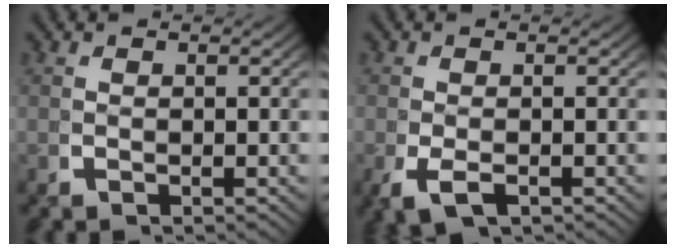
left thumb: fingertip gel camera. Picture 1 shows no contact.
{"total": 2.7, "force": [-1.4, 1.5, 1.7], "torque": [-0.048, -0.017, -0.012]}